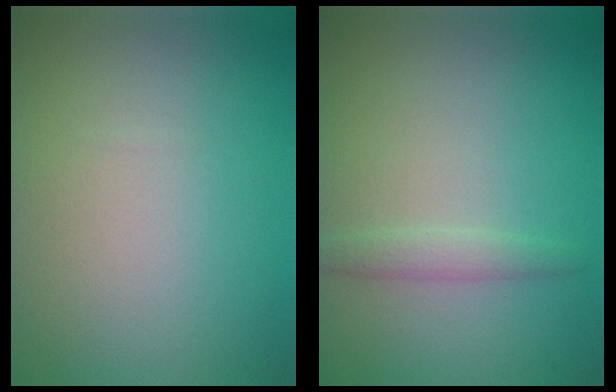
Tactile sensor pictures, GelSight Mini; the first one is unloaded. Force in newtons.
{"total": 1.4, "press": 1.4, "slide": 0.1}